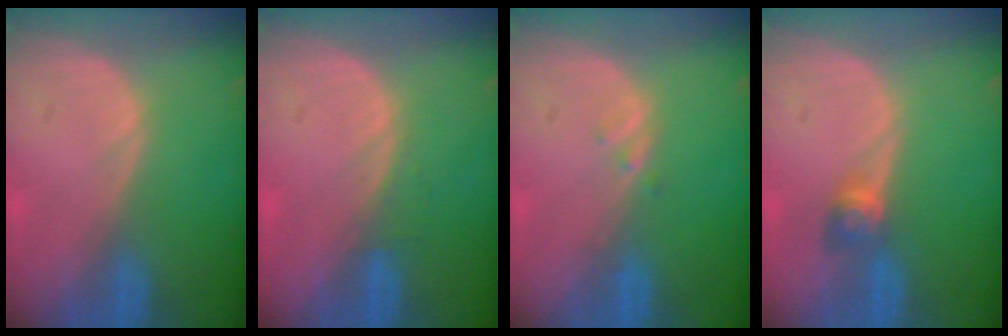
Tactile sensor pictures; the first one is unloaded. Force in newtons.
{"total": 1.0, "press": 0.9, "slide": 0.3}
{"total": 0.8, "press": 0.8, "slide": 0.1}
{"total": 2.8, "press": 2.5, "slide": 1.3}